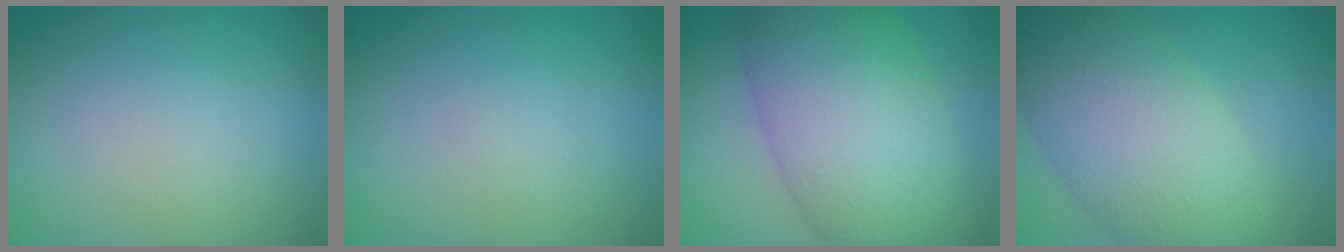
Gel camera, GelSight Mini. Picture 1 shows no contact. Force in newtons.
{"total": 0.0}
{"total": 10.4, "press": 10.4, "slide": 0.2}
{"total": 9.6, "press": 9.6, "slide": 0.7}